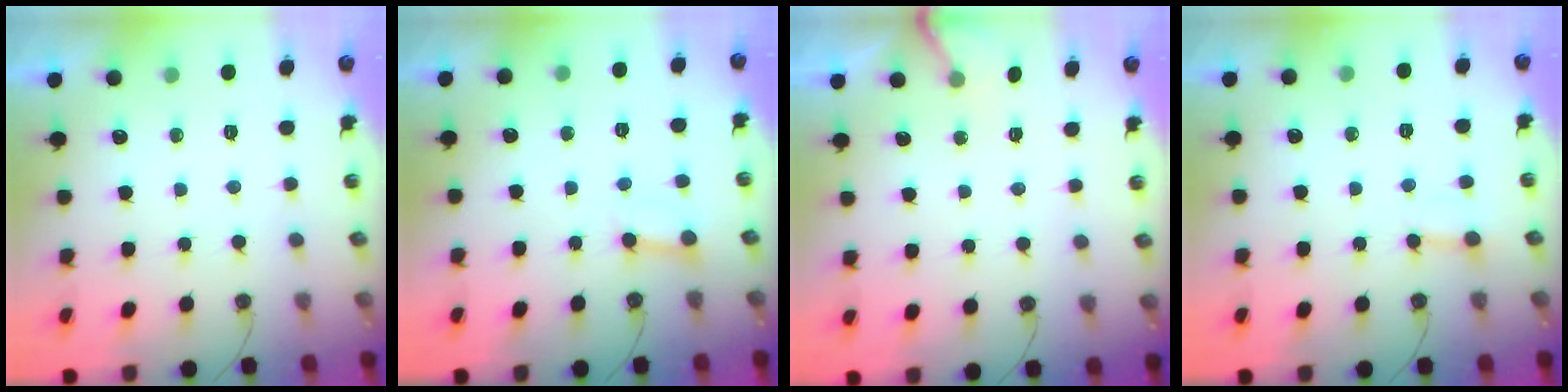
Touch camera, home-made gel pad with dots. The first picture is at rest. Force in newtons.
{"total": 2.7, "press": 2.7, "slide": 0.2}
{"total": 3.4, "press": 3.4, "slide": 0.2}
{"total": 2.6, "press": 2.6, "slide": 0.1}